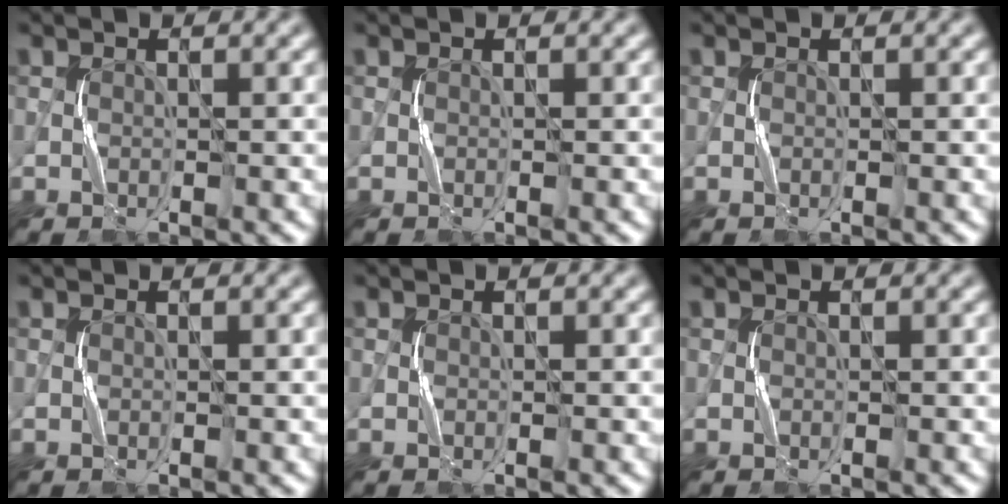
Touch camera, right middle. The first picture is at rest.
{"total": 0.0}
{"total": 0.0}
{"total": 0.0}
{"total": 0.0}
{"total": 0.0}